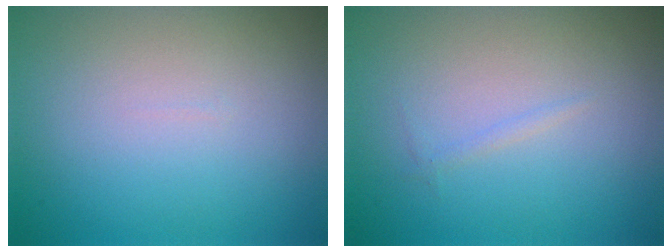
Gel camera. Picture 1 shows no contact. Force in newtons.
{"total": 0.5, "press": 0.5, "slide": 0.0}